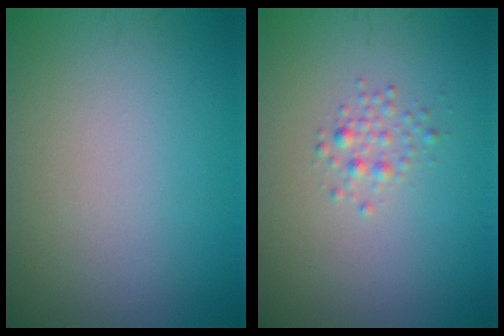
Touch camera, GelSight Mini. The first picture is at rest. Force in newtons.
{"total": 1.3, "press": 1.3, "slide": 0.0}